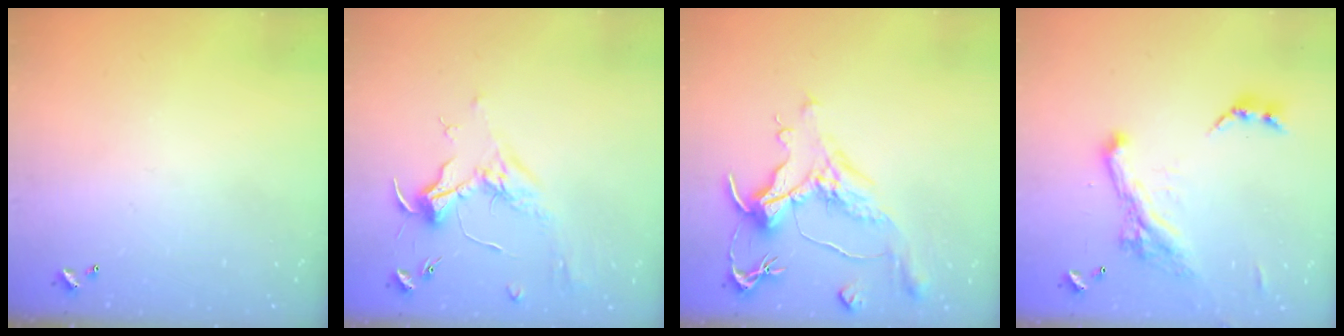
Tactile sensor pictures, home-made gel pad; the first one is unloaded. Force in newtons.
{"total": 2.0, "press": 1.8, "slide": 0.7}
{"total": 1.1, "press": 0.2, "slide": 1.1}
{"total": 5.6, "press": 5.3, "slide": 1.6}